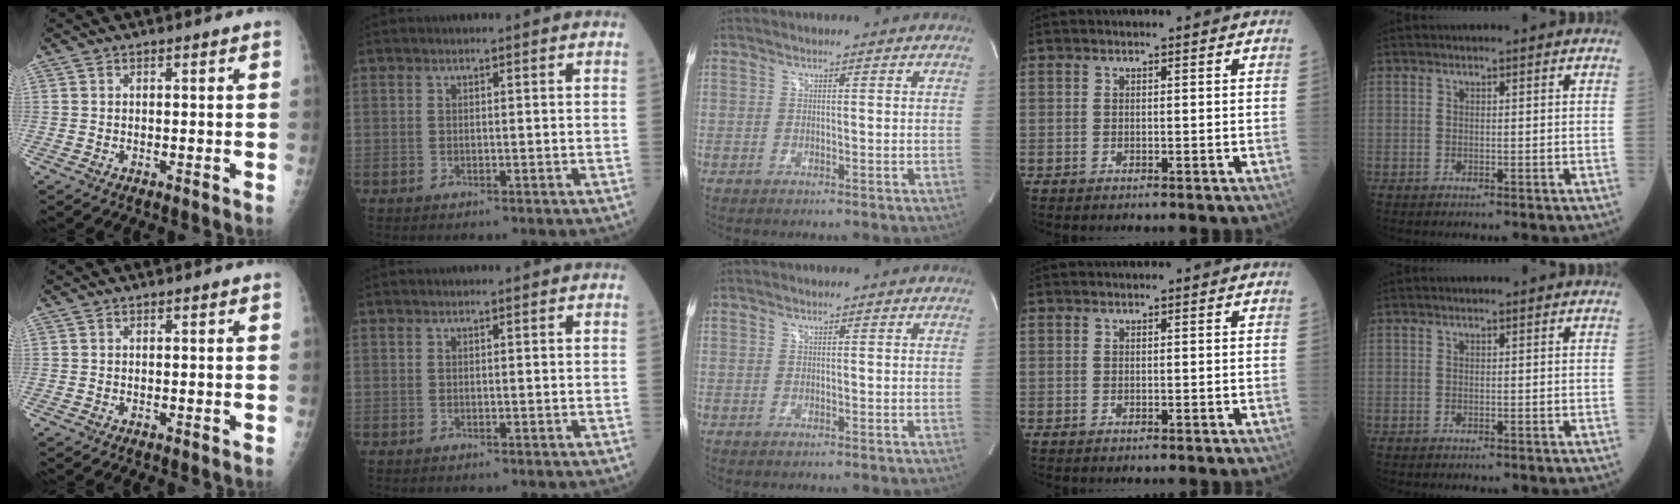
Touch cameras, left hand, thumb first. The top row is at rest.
{}